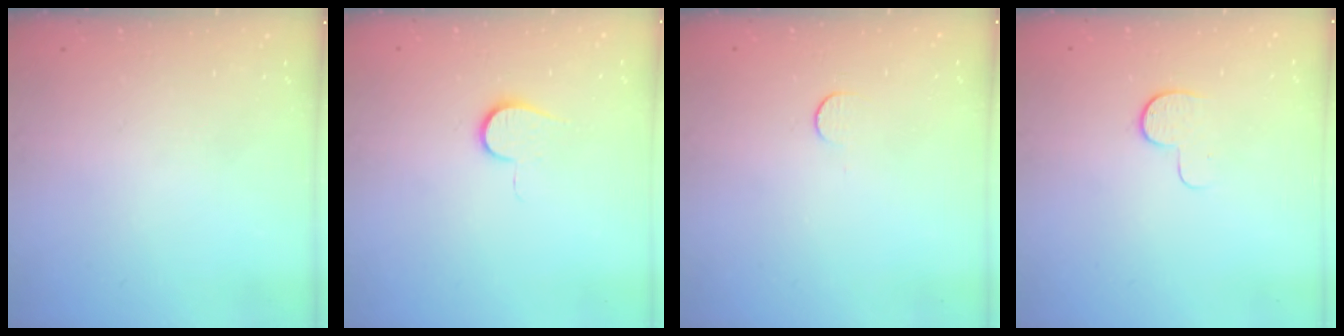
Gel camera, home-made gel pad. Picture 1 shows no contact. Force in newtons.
{"total": 6.3, "press": 6.2, "slide": 0.8}
{"total": 3.7, "press": 3.7, "slide": 0.4}
{"total": 5.7, "press": 5.7, "slide": 0.6}